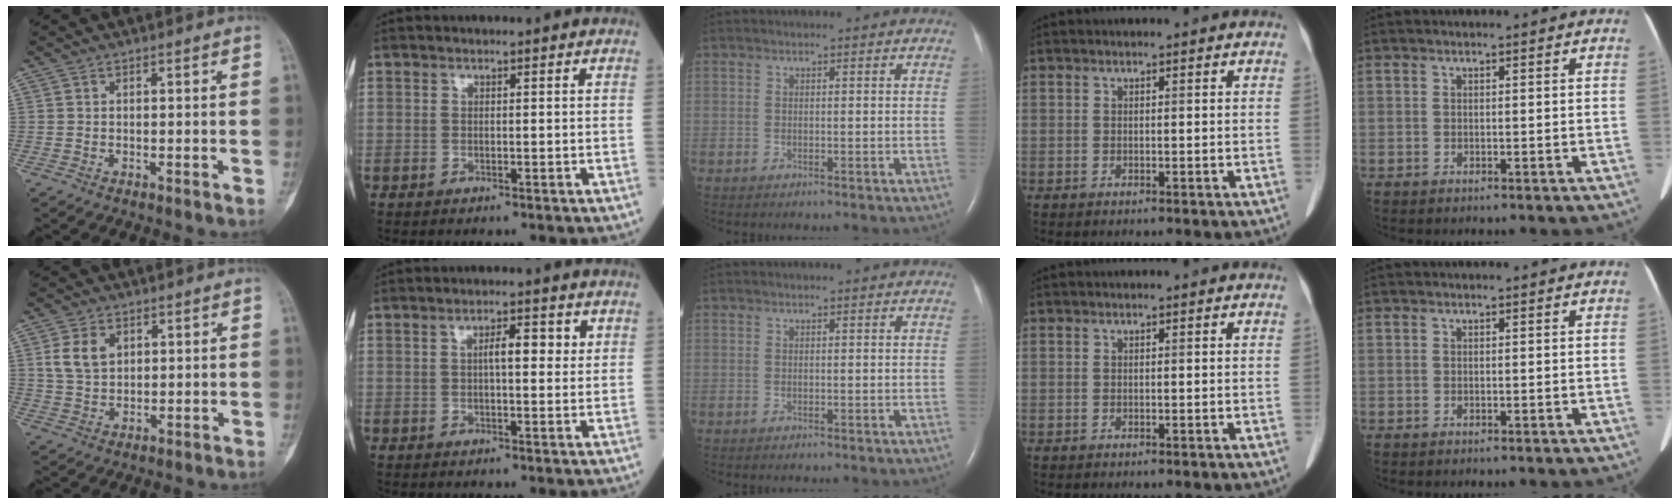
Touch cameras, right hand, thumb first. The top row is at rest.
{"thumb": {"total": 5.8, "force": [2.0, 4.1, 3.7], "torque": [-0.058, -0.006, 0.041]}, "index": {"total": 4.0, "force": [1.0, 1.2, 3.7], "torque": [-0.060, 0.010, 0.013]}}